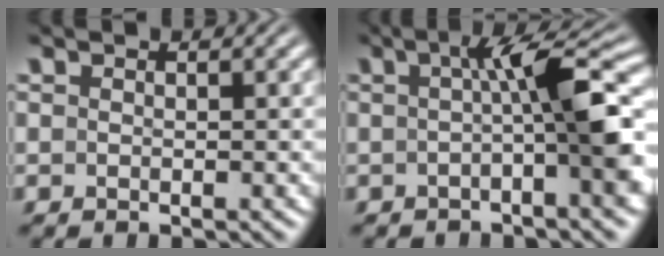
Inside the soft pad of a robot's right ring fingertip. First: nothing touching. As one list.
[{"total": 6.3, "force": [-0.5, 0.6, 6.3], "torque": [-0.097, 0.009, -0.005]}]